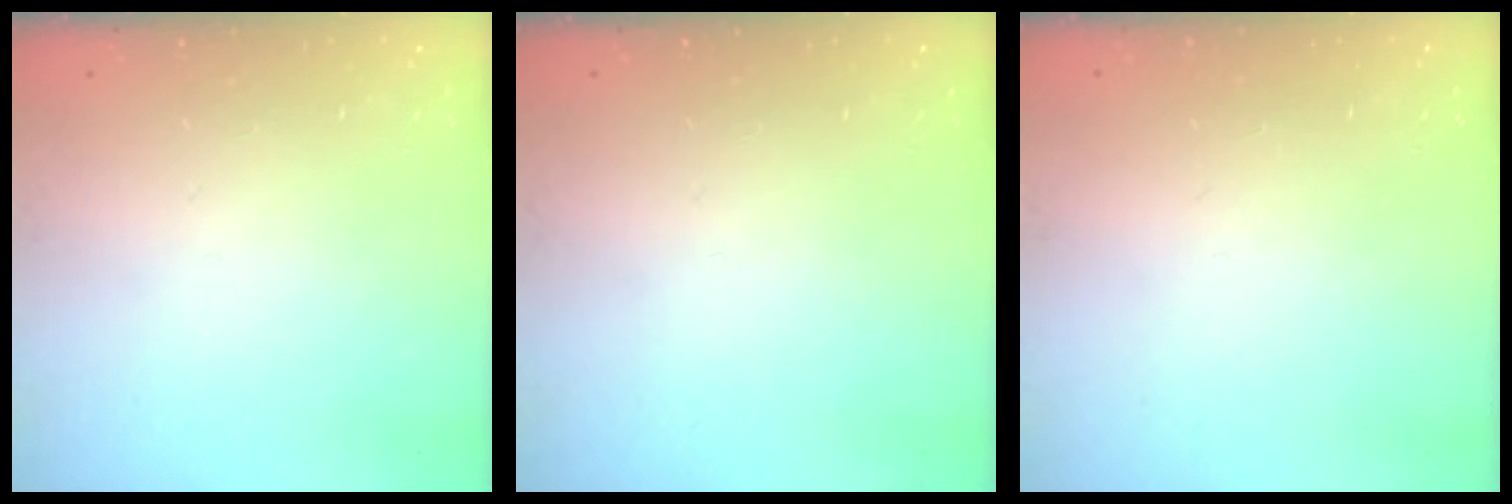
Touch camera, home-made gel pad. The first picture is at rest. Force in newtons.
{"total": 0.0}
{"total": 0.7, "press": 0.6, "slide": 0.1}